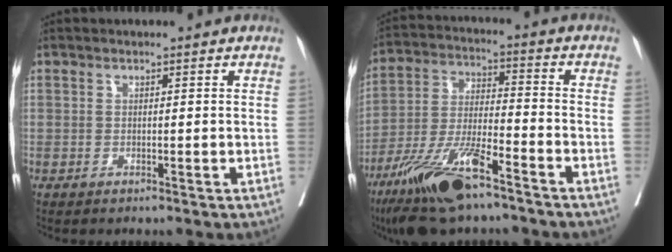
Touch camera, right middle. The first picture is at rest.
{"total": 15.1, "force": [-10.0, 2.6, 11.1], "torque": [-0.228, -0.029, -0.183]}